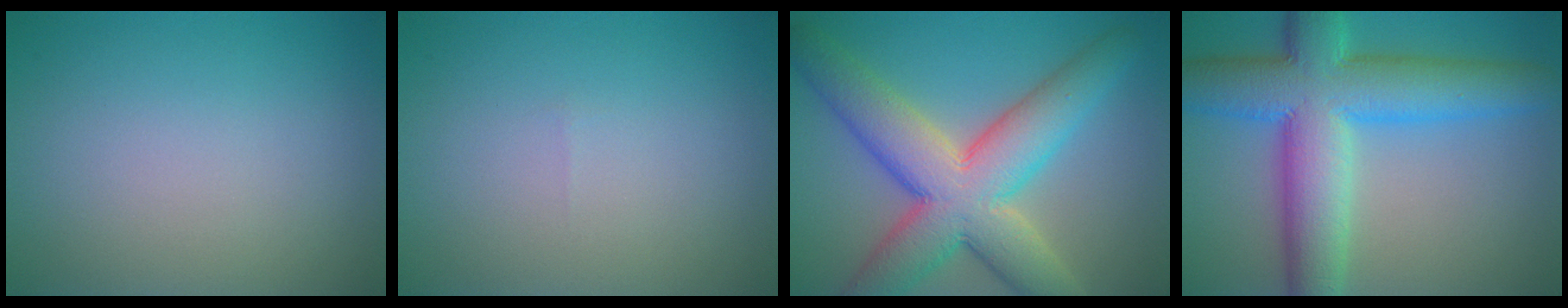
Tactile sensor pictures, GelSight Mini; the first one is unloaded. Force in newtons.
{"total": 0.0}
{"total": 10.7, "press": 10.7, "slide": 0.6}
{"total": 11.1, "press": 11.1, "slide": 0.2}